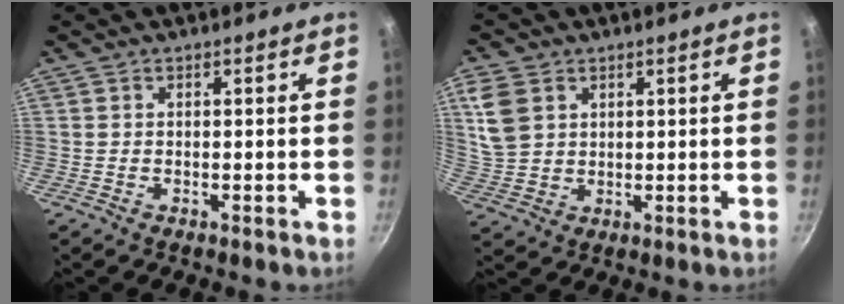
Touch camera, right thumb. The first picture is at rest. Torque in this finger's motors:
{"motor_torque": [-0.30, 0.89, 0.43, 0.04, 0.19]}